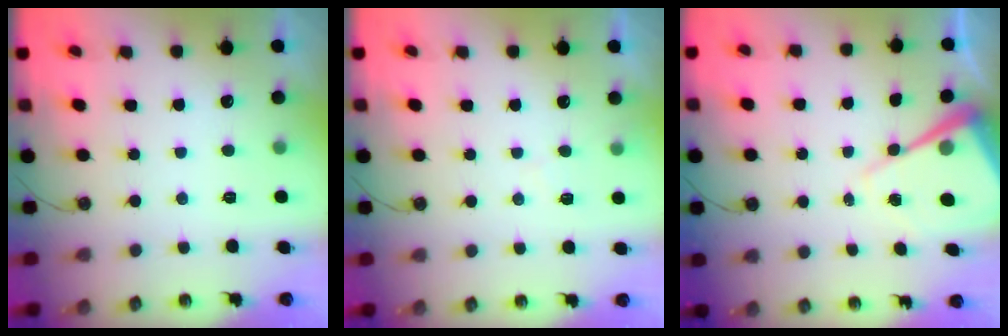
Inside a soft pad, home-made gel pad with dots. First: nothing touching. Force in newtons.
{"total": 5.7, "press": 5.7, "slide": 0.8}
{"total": 10.3, "press": 10.3, "slide": 0.9}